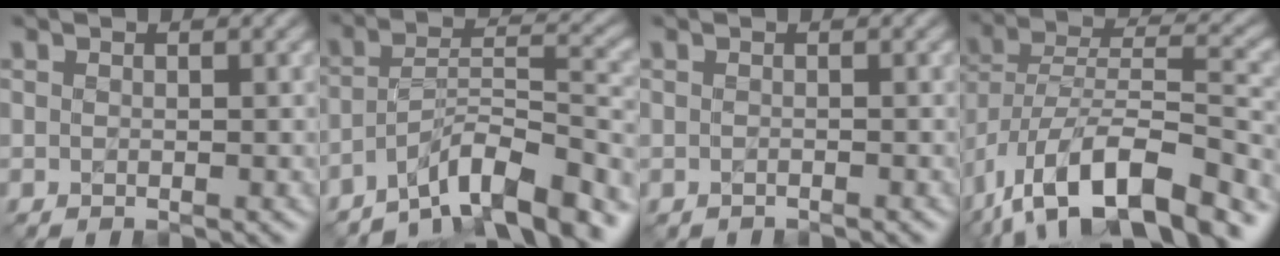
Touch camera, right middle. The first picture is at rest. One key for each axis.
{"total": 8.6, "fx": -6.5, "fy": 1.9, "fz": 5.3, "tx": -0.073, "ty": 0.009, "tz": -0.118}
{"total": 0.6, "fx": -0.6, "fy": 0.1, "fz": 0.1, "tx": -0.002, "ty": -0.004, "tz": -0.010}
{"total": 13.4, "fx": -8.7, "fy": 5.0, "fz": 8.9, "tx": -0.163, "ty": 0.005, "tz": -0.156}